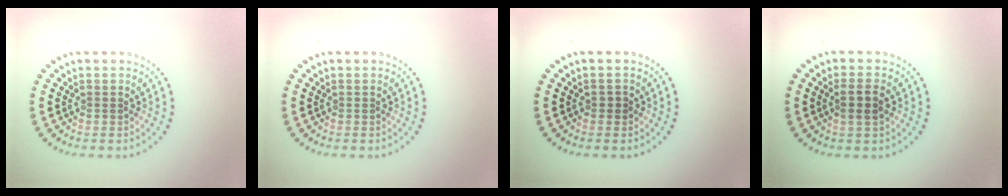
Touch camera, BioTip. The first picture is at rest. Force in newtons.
{"total": 0.0}
{"total": 0.7, "press": 0.6, "slide": 0.2}
{"total": 1.9, "press": 1.8, "slide": 0.7}